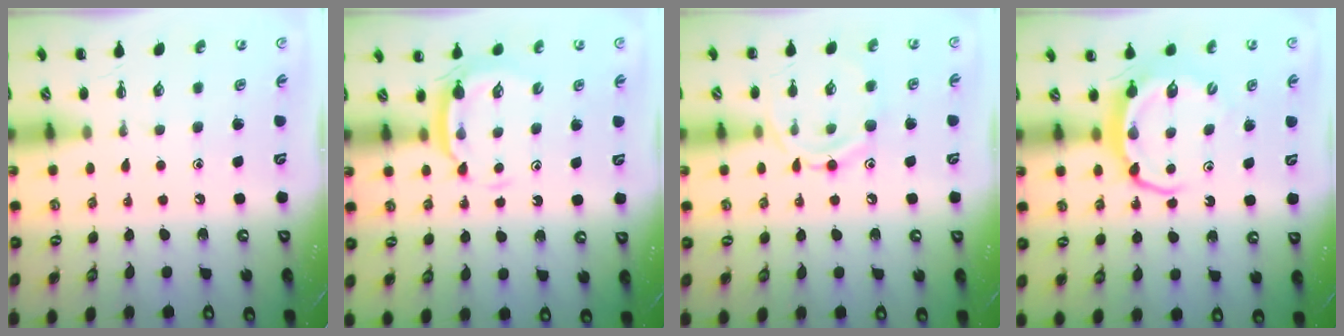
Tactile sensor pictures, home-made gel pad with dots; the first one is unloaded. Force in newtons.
{"total": 5.5, "press": 5.5, "slide": 0.7}
{"total": 10.3, "press": 10.3, "slide": 0.9}
{"total": 5.9, "press": 5.8, "slide": 0.7}